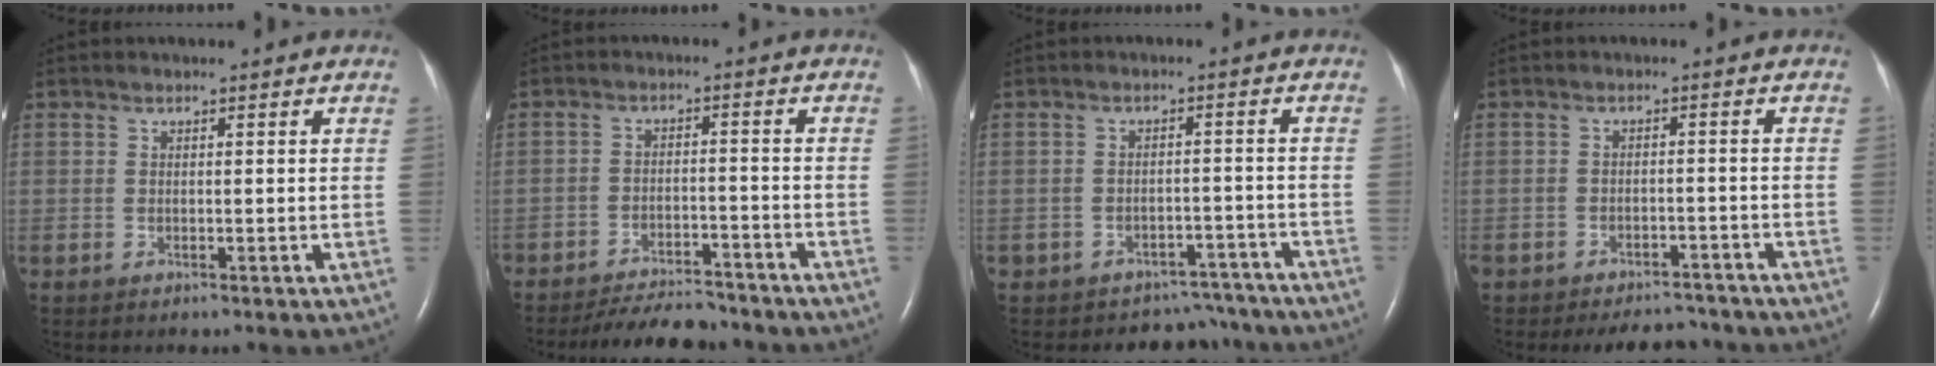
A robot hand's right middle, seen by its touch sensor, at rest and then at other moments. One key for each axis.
{"total": 8.7, "fx": -8.1, "fy": 2.1, "fz": 2.3, "tx": -0.033, "ty": -0.006, "tz": -0.122}
{"total": 7.1, "fx": -6.2, "fy": 3.4, "fz": -0.8, "tx": 0.022, "ty": 0.034, "tz": -0.072}
{"total": 7.1, "fx": -6.4, "fy": 2.7, "fz": 1.5, "tx": -0.017, "ty": 0.000, "tz": -0.082}